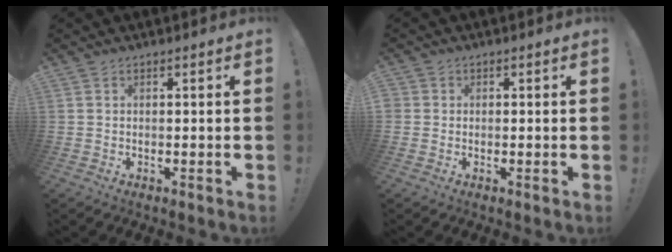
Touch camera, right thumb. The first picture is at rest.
{"total": 1.4, "force": [0.0, 1.4, 0.3], "torque": [-0.010, 0.007, 0.001]}